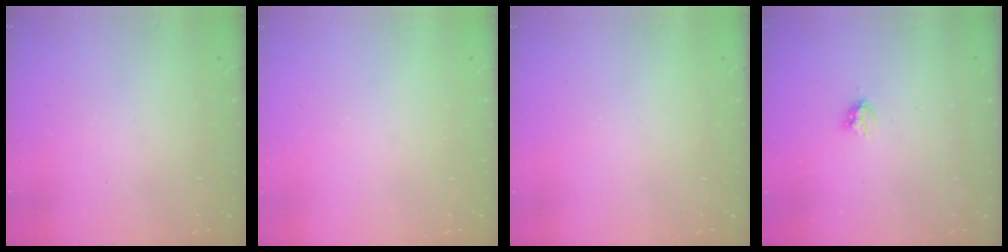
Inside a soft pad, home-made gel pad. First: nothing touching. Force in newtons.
{"total": 1.1, "press": 1.1, "slide": 0.1}
{"total": 0.0}
{"total": 2.9, "press": 2.9, "slide": 0.5}